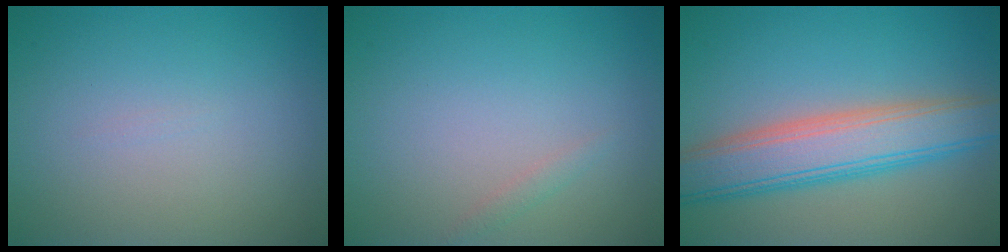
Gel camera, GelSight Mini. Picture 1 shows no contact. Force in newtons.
{"total": 0.7, "press": 0.7, "slide": 0.1}
{"total": 7.2, "press": 7.2, "slide": 0.2}